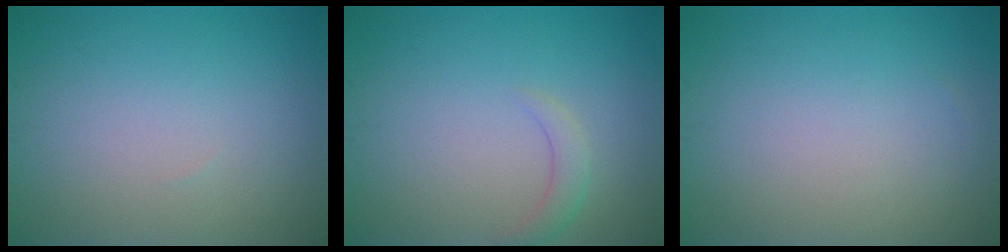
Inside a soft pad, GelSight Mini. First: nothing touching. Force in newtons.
{"total": 1.5, "press": 1.5, "slide": 0.2}
{"total": 0.0}